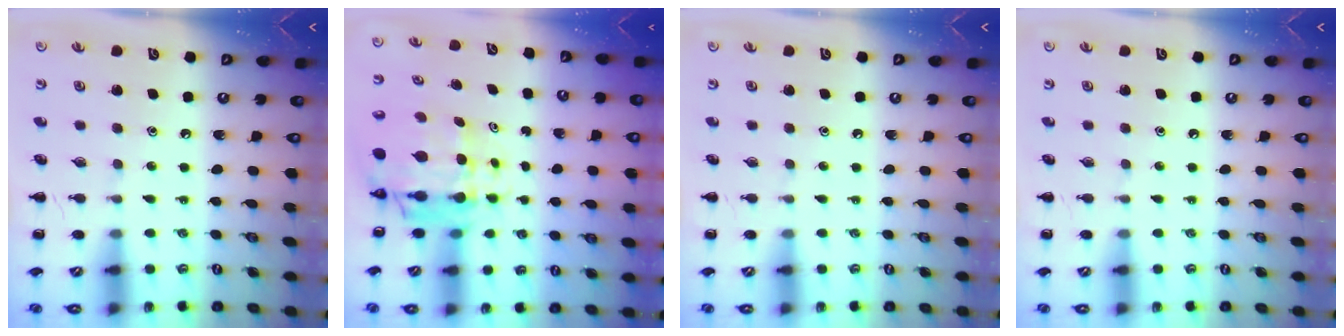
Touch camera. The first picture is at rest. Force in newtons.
{"total": 8.1, "press": 7.8, "slide": 2.4}
{"total": 0.0}
{"total": 0.0}